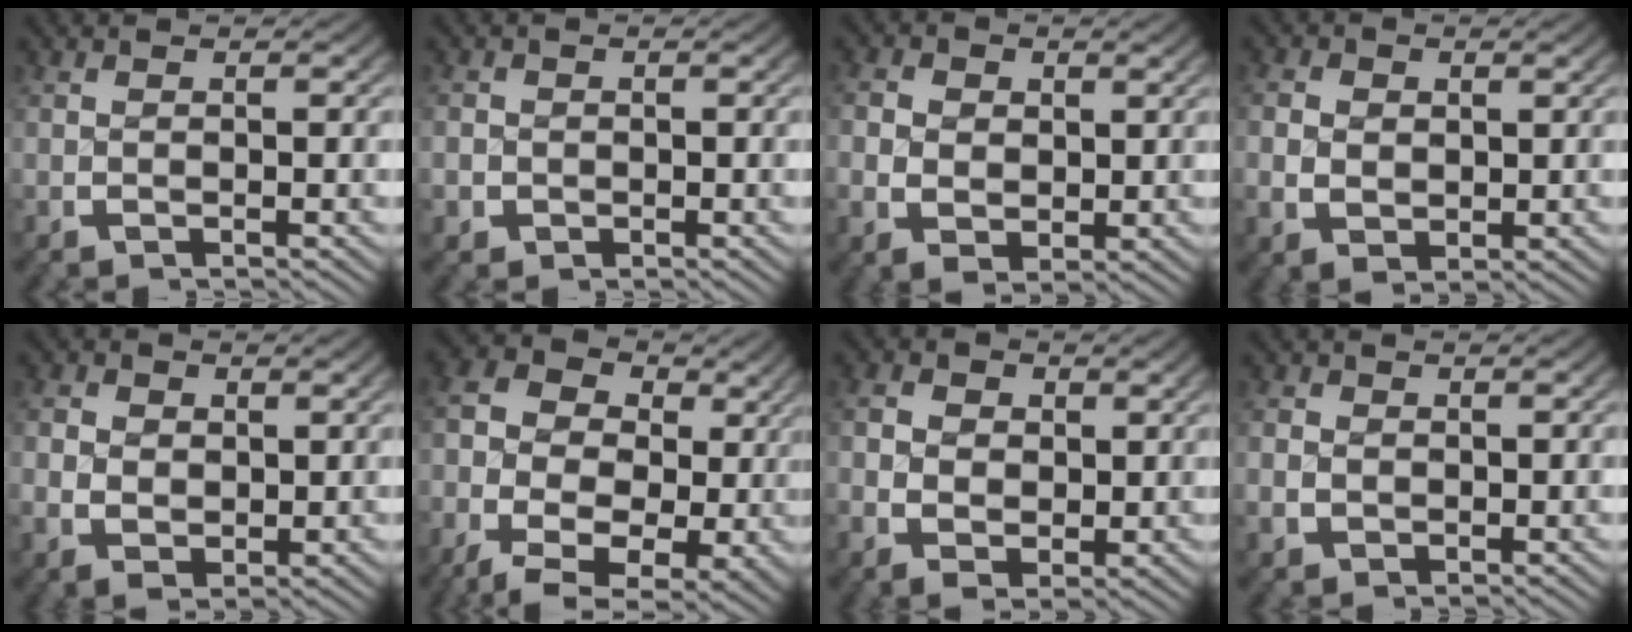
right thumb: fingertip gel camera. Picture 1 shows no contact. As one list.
[{"total": 2.3, "force": [-0.5, 2.2, 0.5], "torque": [-0.010, -0.007, -0.008]}, {"total": 3.7, "force": [0.4, 2.9, 2.3], "torque": [-0.045, -0.013, 0.015]}, {"total": 2.9, "force": [0.3, 2.3, 1.8], "torque": [-0.035, -0.010, 0.016]}, {"total": 3.4, "force": [0.4, 2.6, 2.1], "torque": [-0.042, -0.012, 0.018]}, {"total": 12.8, "force": [-0.6, 9.7, 8.3], "torque": [-0.160, -0.038, -0.007]}, {"total": 4.3, "force": [0.5, 3.3, 2.7], "torque": [-0.054, -0.016, 0.015]}, {"total": 1.9, "force": [0.1, 1.7, 0.9], "torque": [-0.020, -0.002, 0.007]}]